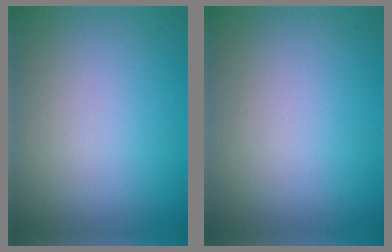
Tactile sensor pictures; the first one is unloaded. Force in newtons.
{"total": 0.0}